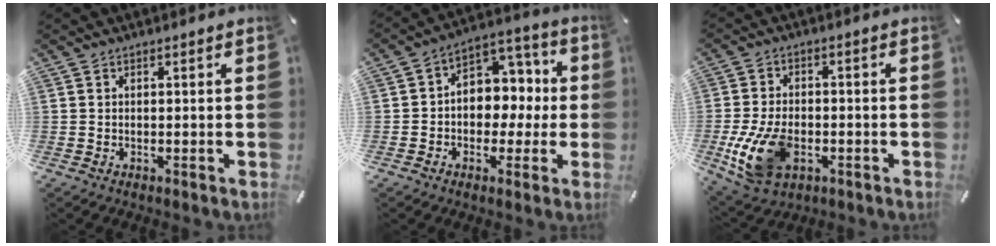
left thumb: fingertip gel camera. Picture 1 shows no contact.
{"total": 9.0, "force": [-1.0, 8.1, 3.7], "torque": [-0.044, 0.007, -0.017]}
{"total": 12.9, "force": [-3.7, 8.3, 9.1], "torque": [-0.196, 0.004, -0.061]}